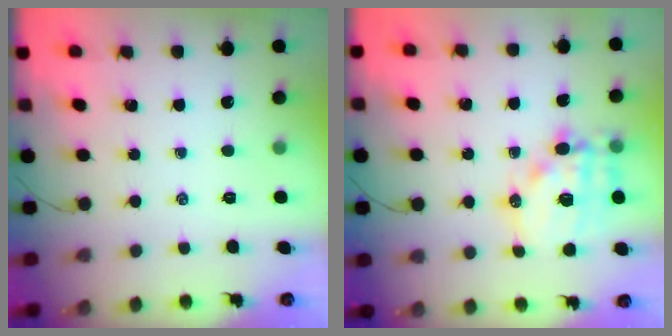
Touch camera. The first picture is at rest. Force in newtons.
{"total": 14.9, "press": 14.5, "slide": 3.4}